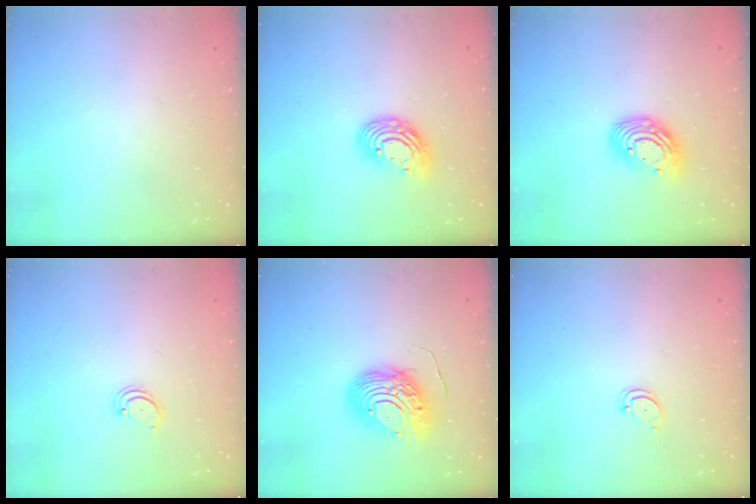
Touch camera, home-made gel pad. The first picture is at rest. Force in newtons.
{"total": 11.6, "press": 11.5, "slide": 1.2}
{"total": 12.2, "press": 12.1, "slide": 1.1}
{"total": 2.6, "press": 2.5, "slide": 0.5}
{"total": 12.3, "press": 12.3, "slide": 1.1}
{"total": 2.4, "press": 2.4, "slide": 0.2}